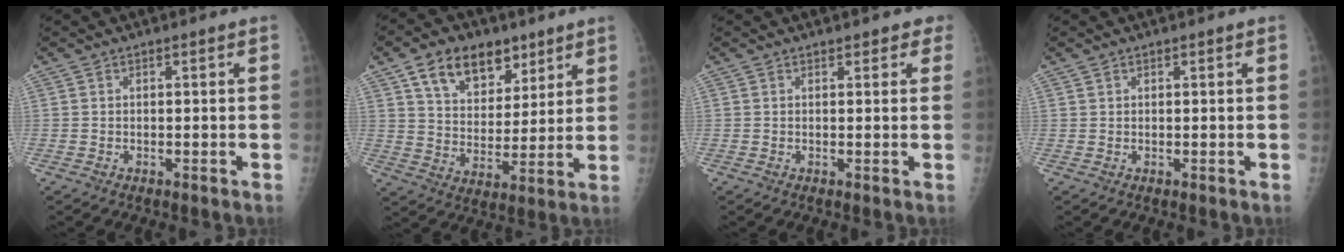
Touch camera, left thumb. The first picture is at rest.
{"total": 13.9, "force": [8.2, 8.9, 6.9], "torque": [-0.078, -0.035, 0.141]}
{"total": 2.2, "force": [1.6, 1.3, 1.0], "torque": [0.013, -0.002, 0.011]}
{"total": 0.6, "force": [0.4, 0.4, 0.1], "torque": [0.002, -0.002, 0.006]}